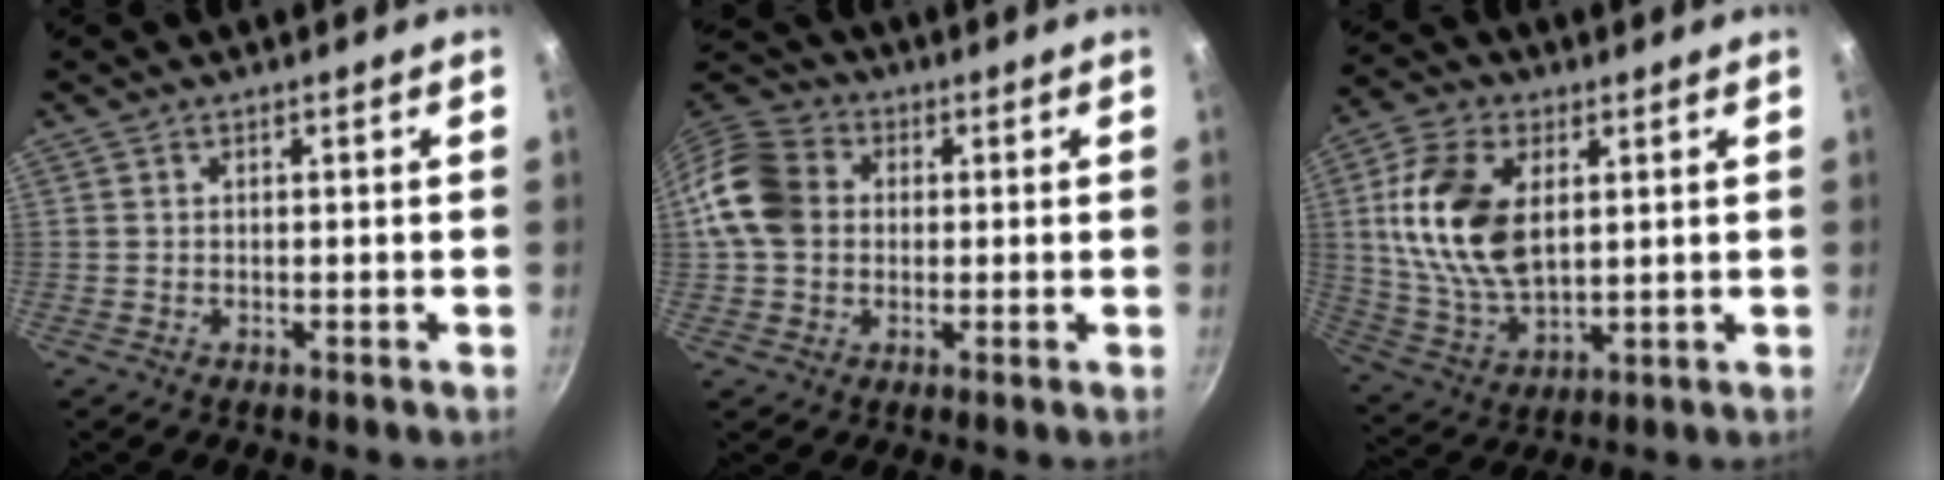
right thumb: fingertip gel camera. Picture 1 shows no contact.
{"total": 11.8, "force": [0.7, 9.7, 6.8], "torque": [-0.110, 0.021, -0.004]}
{"total": 16.6, "force": [3.5, 9.9, 12.8], "torque": [-0.233, -0.009, 0.073]}